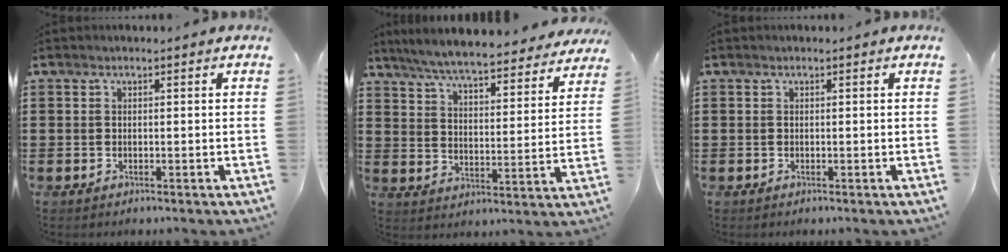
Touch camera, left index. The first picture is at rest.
{"total": 6.7, "force": [6.3, -0.1, 2.1], "torque": [-0.070, -0.042, 0.109]}
{"total": 0.0}